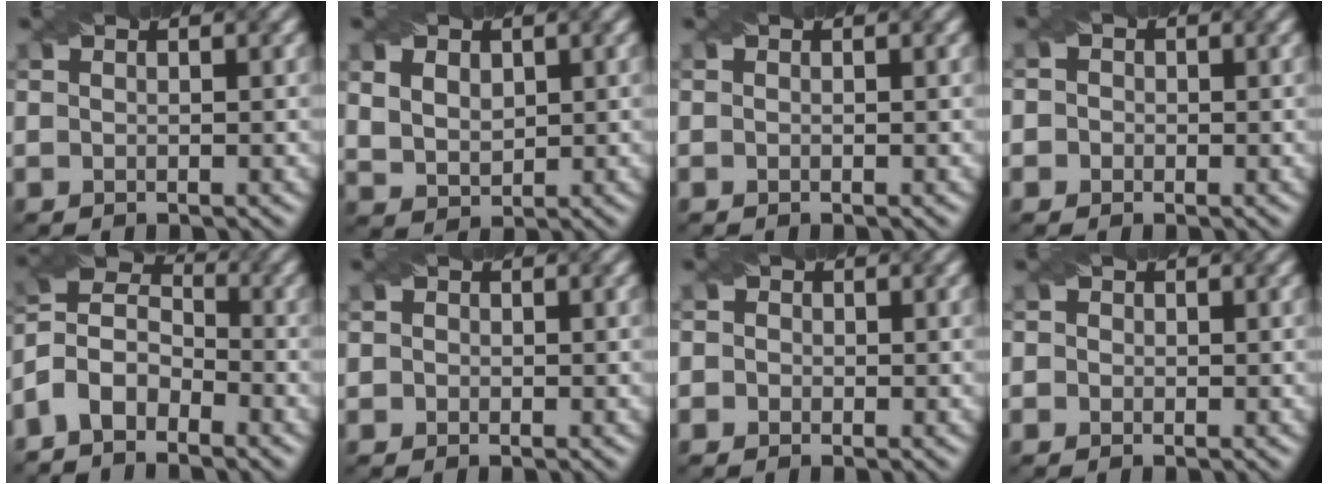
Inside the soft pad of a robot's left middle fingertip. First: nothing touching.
{"total": 3.6, "force": [1.5, 2.6, 2.1], "torque": [-0.048, 0.014, 0.022]}
{"total": 0.0}
{"total": 2.1, "force": [0.4, 1.9, 0.7], "torque": [0.012, 0.016, -0.017]}
{"total": 5.6, "force": [-3.8, 2.9, 2.9], "torque": [-0.053, 0.010, -0.085]}
{"total": 1.1, "force": [0.2, 1.0, 0.3], "torque": [0.000, 0.002, -0.007]}
{"total": 1.9, "force": [0.4, 1.7, 0.7], "torque": [0.007, 0.012, -0.015]}
{"total": 1.4, "force": [0.4, 1.3, 0.5], "torque": [0.001, 0.006, -0.011]}